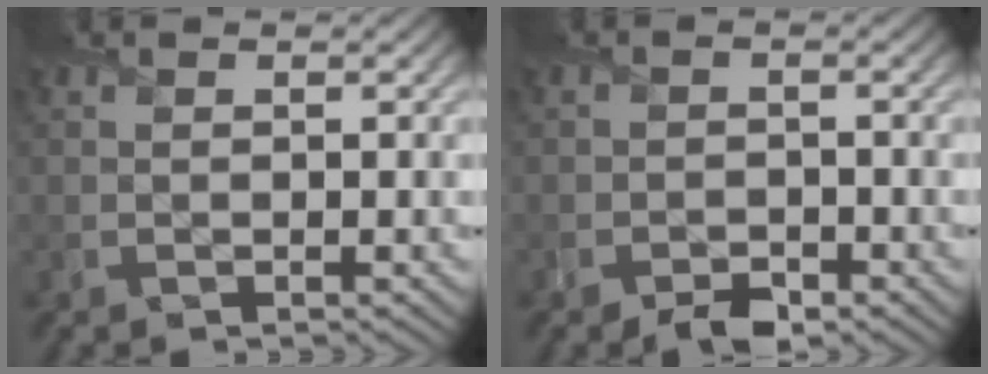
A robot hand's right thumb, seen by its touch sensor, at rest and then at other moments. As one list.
[{"total": 2.2, "force": [-1.7, 1.2, 0.6], "torque": [-0.007, -0.002, -0.034]}]